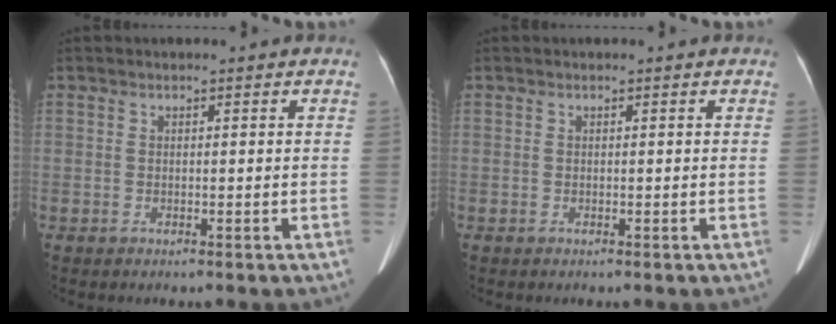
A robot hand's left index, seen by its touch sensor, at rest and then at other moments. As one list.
[{"total": 0.0}]